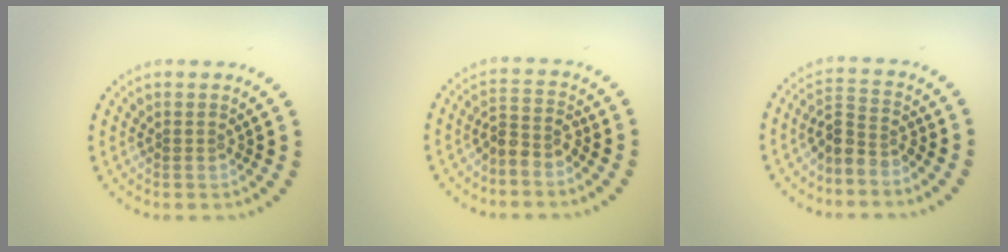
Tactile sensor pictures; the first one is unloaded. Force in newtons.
{"total": 2.1, "press": 1.6, "slide": 1.4}
{"total": 2.7, "press": 2.0, "slide": 1.8}